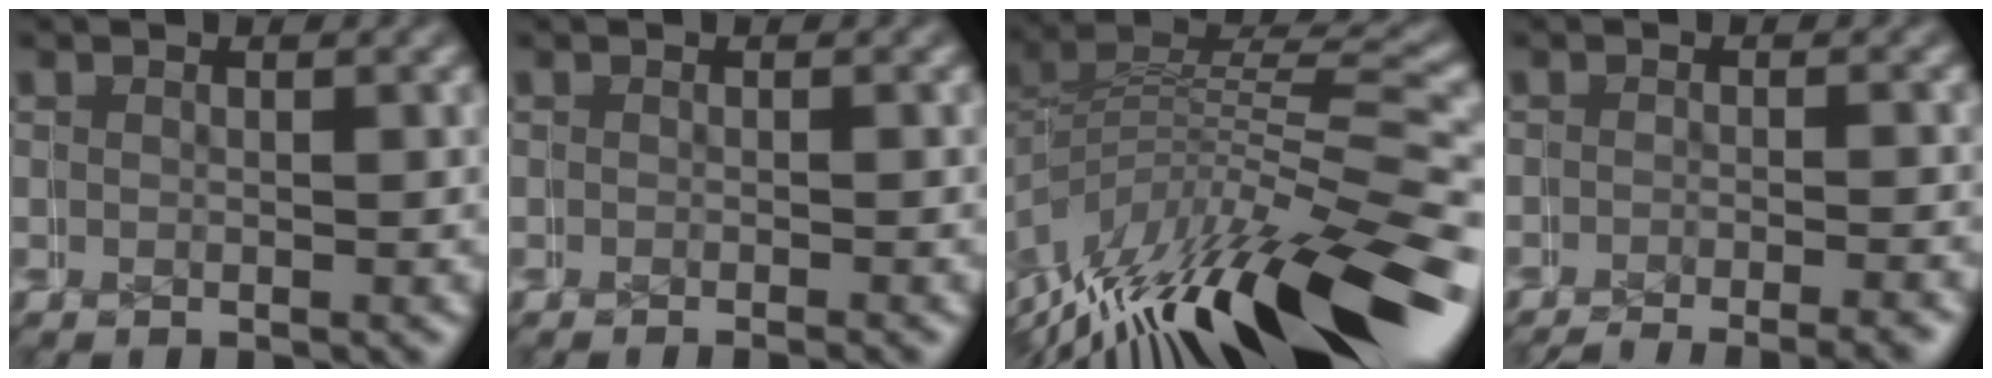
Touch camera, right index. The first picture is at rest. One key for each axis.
{"total": 1.2, "fx": -1.1, "fy": 0.2, "fz": 0.5, "tx": 0.001, "ty": 0.003, "tz": -0.018}
{"total": 10.2, "fx": -3.2, "fy": 4.1, "fz": 8.8, "tx": -0.148, "ty": -0.006, "tz": -0.040}
{"total": 6.2, "fx": -5.7, "fy": 1.5, "fz": 2.0, "tx": -0.012, "ty": -0.006, "tz": -0.085}